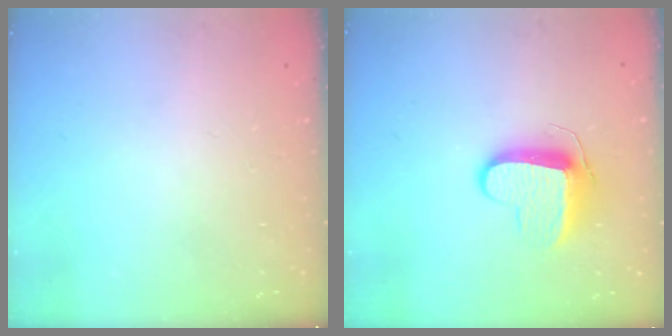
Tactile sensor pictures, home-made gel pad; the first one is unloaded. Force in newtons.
{"total": 10.0, "press": 10.0, "slide": 0.2}